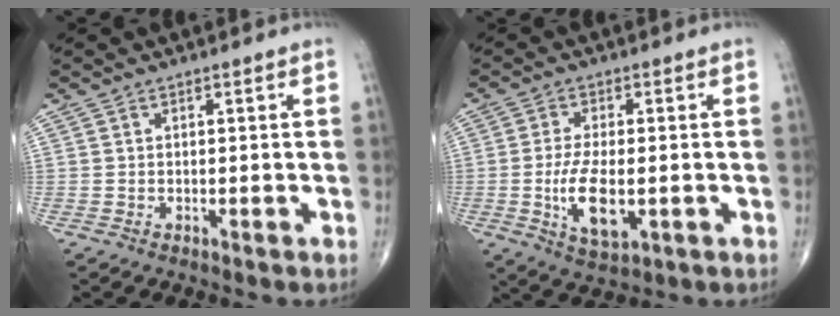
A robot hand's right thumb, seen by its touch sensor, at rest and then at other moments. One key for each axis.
{"total": 9.0, "fx": -1.6, "fy": 3.9, "fz": 7.9, "tx": -0.145, "ty": -0.007, "tz": -0.023}